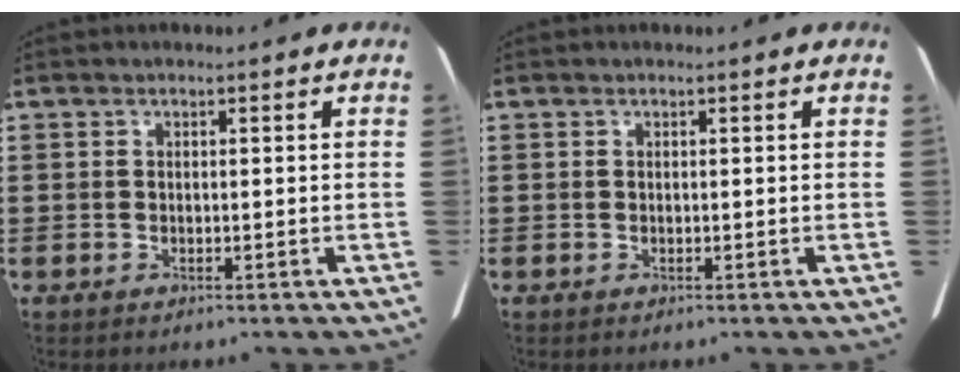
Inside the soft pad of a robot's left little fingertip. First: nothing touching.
{"total": 0.0}